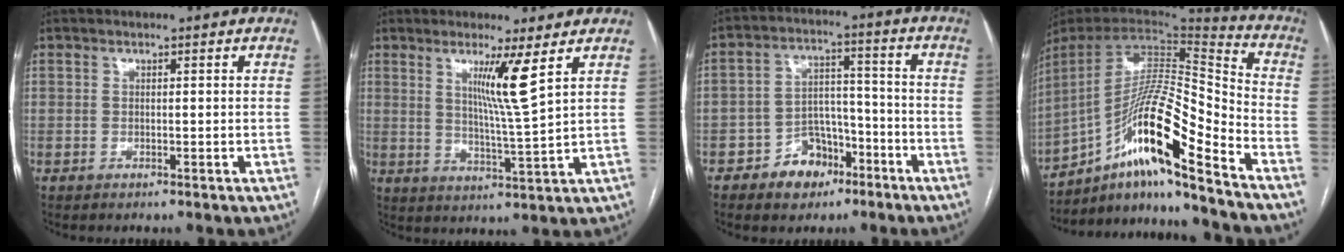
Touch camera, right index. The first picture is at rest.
{"total": 7.1, "force": [3.4, -1.6, 6.0], "torque": [-0.104, -0.021, 0.061]}
{"total": 8.0, "force": [-4.7, 5.6, 3.4], "torque": [-0.051, 0.026, -0.072]}
{"total": 19.0, "force": [-12.1, 0.7, 14.7], "torque": [-0.272, 0.010, -0.215]}